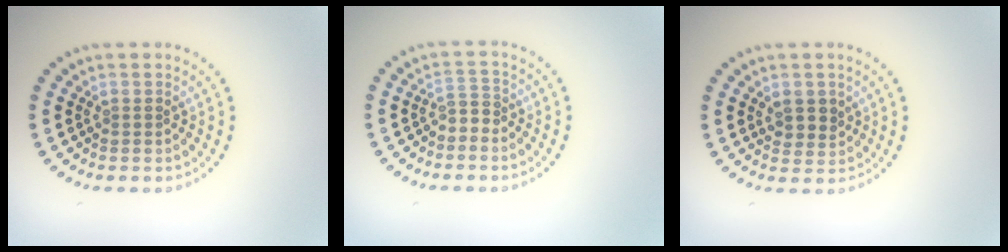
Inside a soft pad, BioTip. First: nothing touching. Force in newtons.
{"total": 1.4, "press": 0.9, "slide": 1.0}
{"total": 2.0, "press": 1.8, "slide": 0.7}